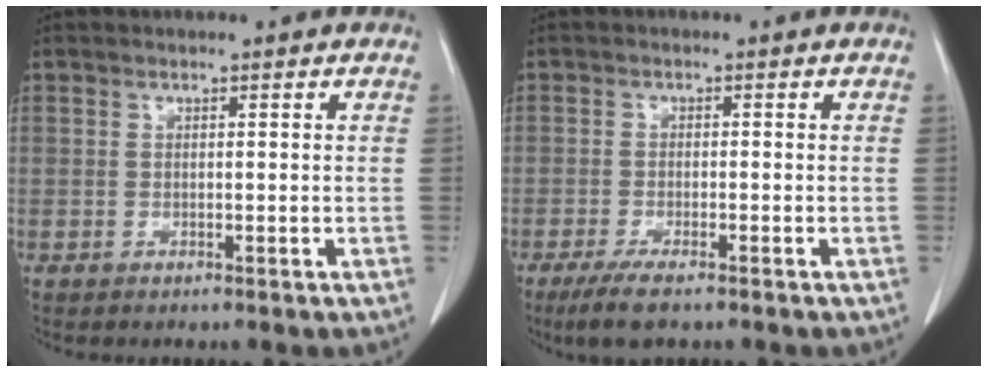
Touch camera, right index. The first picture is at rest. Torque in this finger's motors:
{"motor_torque": [0.05, -0.06, 0.27, 0.07]}